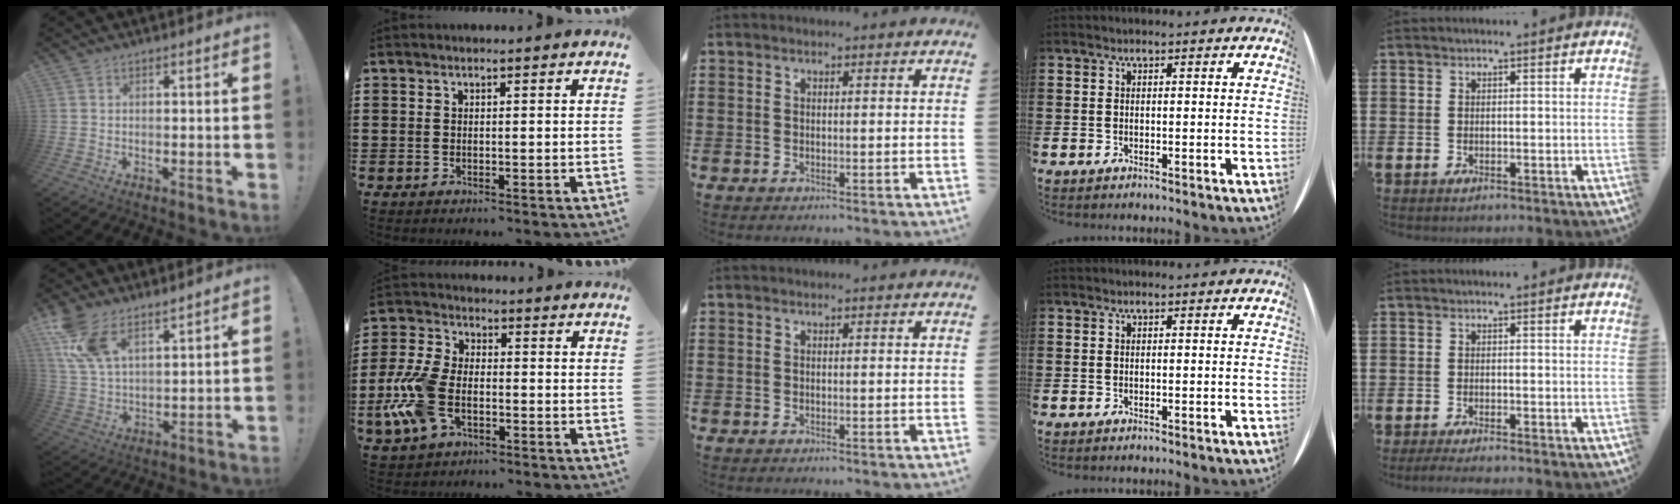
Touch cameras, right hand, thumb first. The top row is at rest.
{"thumb": {"total": 11.4, "force": [8.3, 4.6, 6.2], "torque": [-0.133, -0.035, 0.163]}, "index": {"total": 9.2, "force": [-3.0, 5.3, 6.9], "torque": [-0.179, -0.002, -0.060]}, "little": {"total": 1.1, "force": [-0.8, 0.1, 0.8], "torque": [-0.013, -0.003, -0.015]}}